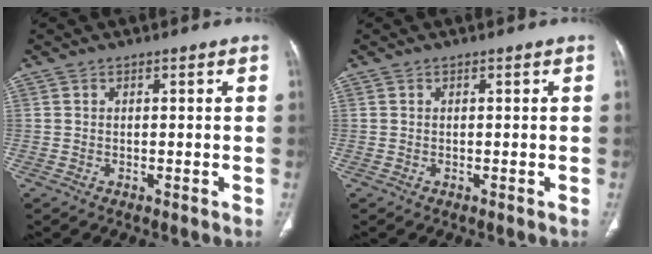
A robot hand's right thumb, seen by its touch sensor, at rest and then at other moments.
{"total": 0.0}